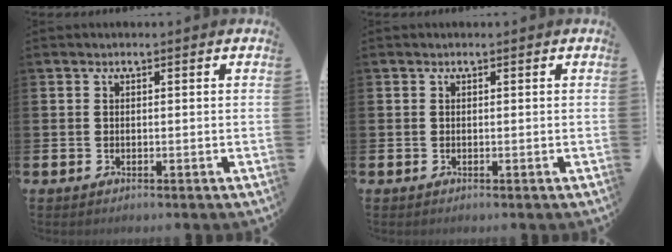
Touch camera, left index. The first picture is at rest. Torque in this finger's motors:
{"motor_torque": [0.14, -0.07, -0.02, -0.01]}